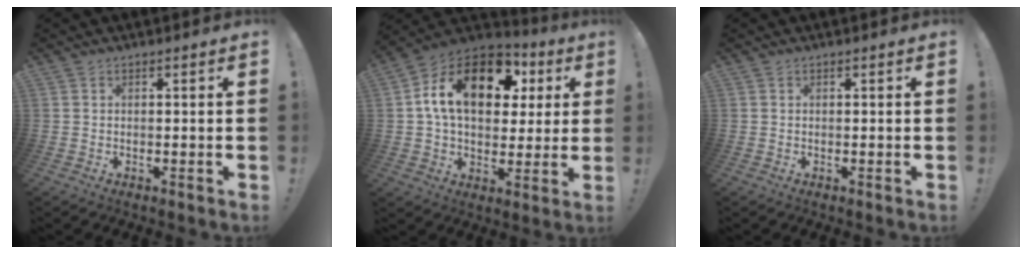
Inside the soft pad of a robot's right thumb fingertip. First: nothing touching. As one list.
[{"total": 19.5, "force": [5.9, 12.1, 14.0], "torque": [-0.233, -0.007, 0.100]}, {"total": 0.0}]